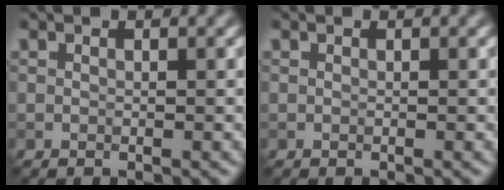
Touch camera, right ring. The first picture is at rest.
{"total": 0.0}